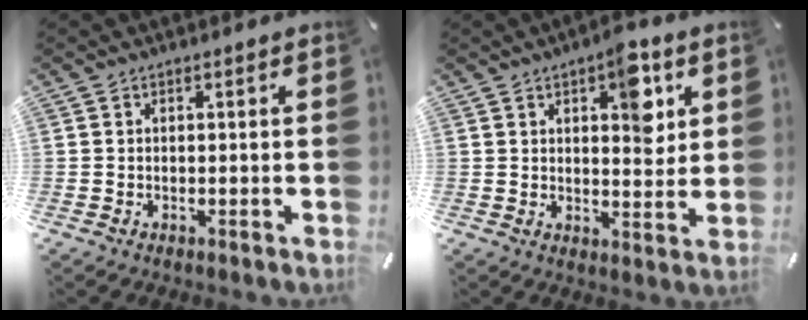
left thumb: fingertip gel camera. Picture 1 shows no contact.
{"total": 9.2, "force": [4.4, 4.5, 6.8], "torque": [-0.068, -0.027, 0.067]}